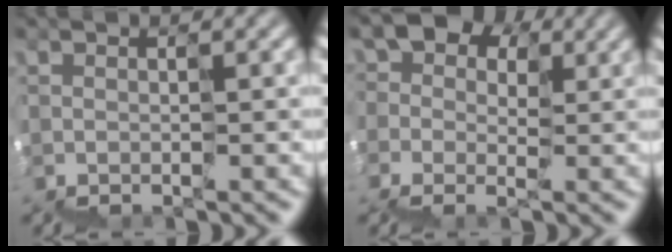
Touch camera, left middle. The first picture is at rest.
{"total": 5.3, "force": [2.3, 4.1, 2.4], "torque": [-0.033, 0.030, 0.020]}